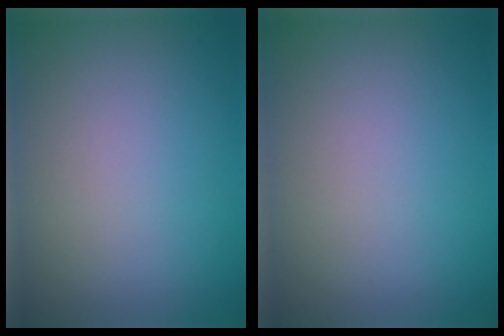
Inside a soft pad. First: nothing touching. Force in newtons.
{"total": 0.0}